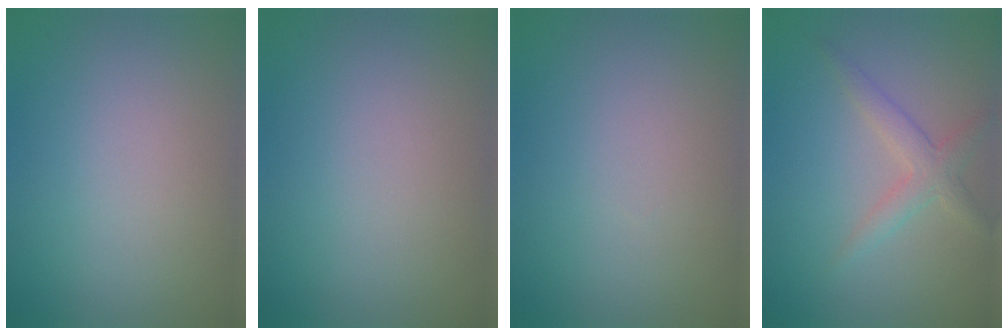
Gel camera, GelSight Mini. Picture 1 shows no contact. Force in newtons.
{"total": 0.0}
{"total": 0.0}
{"total": 2.5, "press": 2.5, "slide": 0.0}